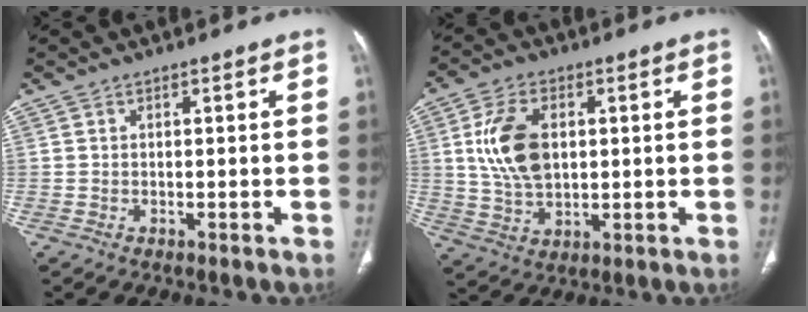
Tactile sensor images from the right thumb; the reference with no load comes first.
{"total": 11.5, "force": [2.0, 7.2, 8.8], "torque": [-0.162, -0.003, 0.043]}